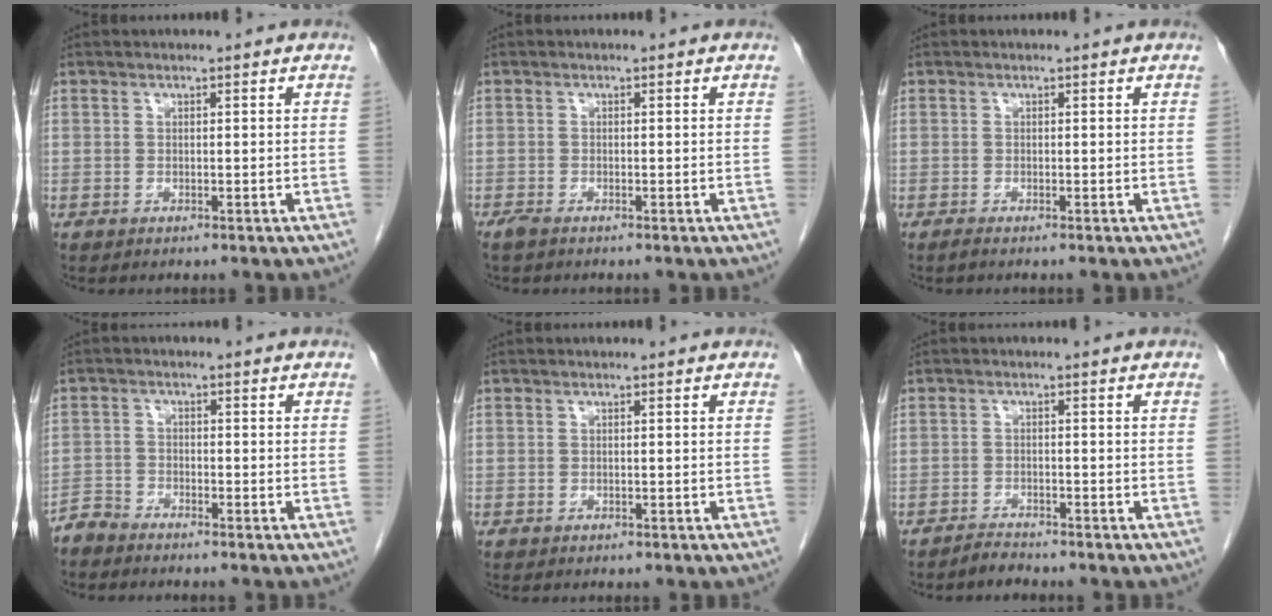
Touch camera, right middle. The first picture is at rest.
{"total": 1.5, "force": [-1.2, 0.4, 0.7], "torque": [-0.021, -0.005, -0.020]}
{"total": 0.6, "force": [-0.4, -0.1, 0.3], "torque": [-0.008, -0.001, -0.009]}
{"total": 2.5, "force": [-2.4, 0.2, -0.2], "torque": [0.014, -0.007, -0.049]}
{"total": 0.0}
{"total": 1.8, "force": [-1.8, 0.1, 0.1], "torque": [0.000, -0.005, -0.029]}